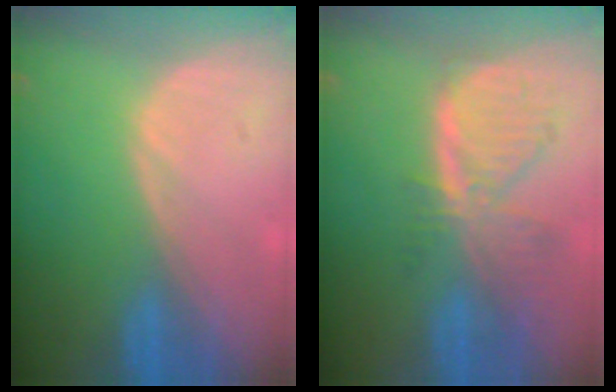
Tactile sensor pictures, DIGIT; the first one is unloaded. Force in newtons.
{"total": 8.1, "press": 7.0, "slide": 4.0}